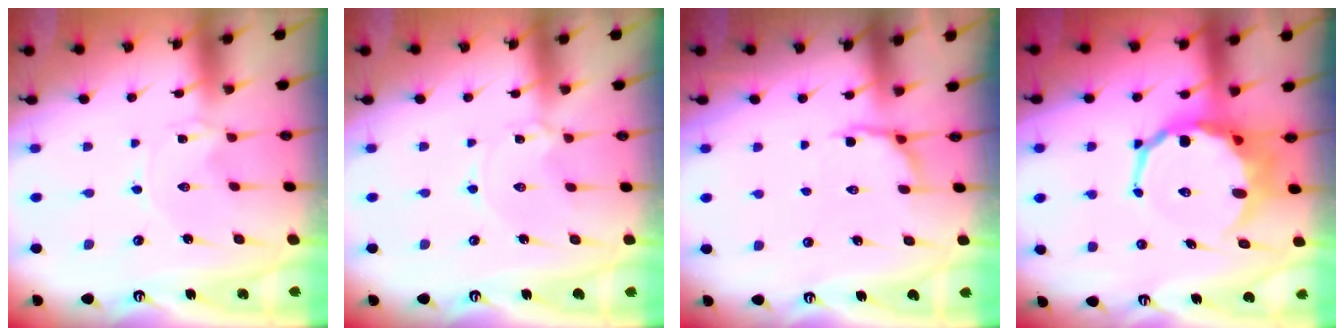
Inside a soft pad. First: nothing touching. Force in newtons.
{"total": 1.9, "press": 1.9, "slide": 0.4}
{"total": 3.9, "press": 3.1, "slide": 2.4}
{"total": 9.9, "press": 9.7, "slide": 2.3}